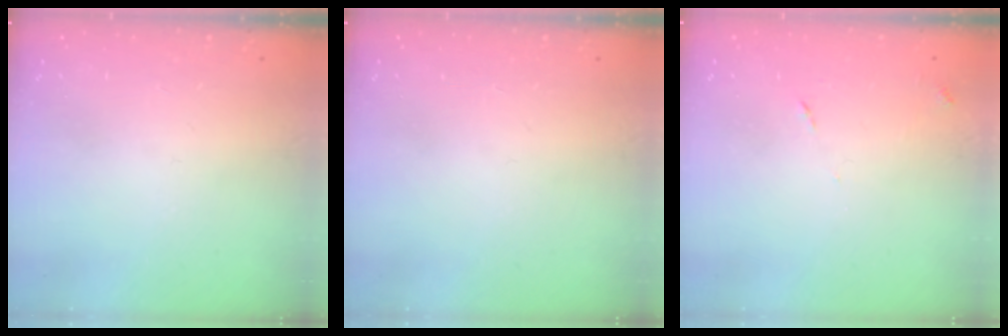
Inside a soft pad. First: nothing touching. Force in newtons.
{"total": 0.0}
{"total": 7.4, "press": 7.4, "slide": 0.7}